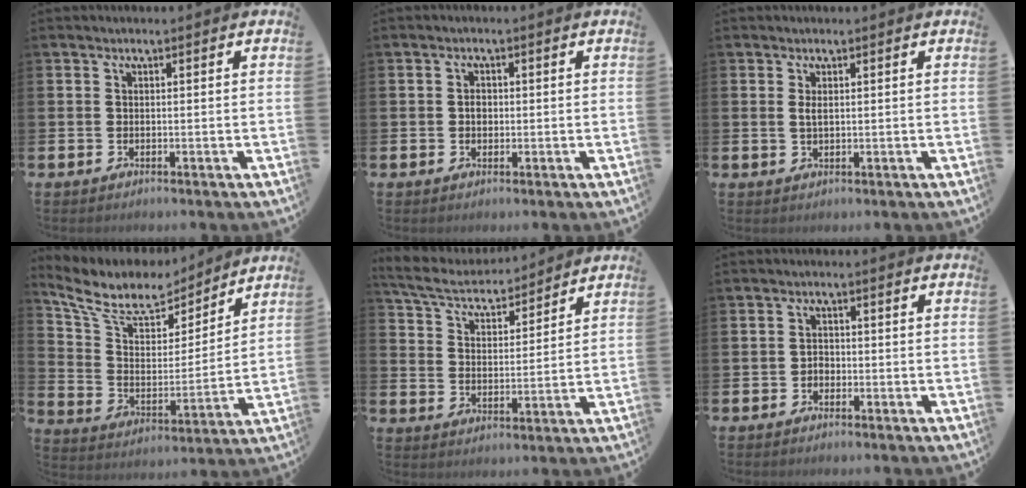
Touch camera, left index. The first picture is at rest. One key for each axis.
{"total": 1.4, "fx": 0.0, "fy": 1.2, "fz": 0.8, "tx": 0.007, "ty": -0.001, "tz": -0.006}
{"total": 1.2, "fx": 0.5, "fy": 0.5, "fz": 0.9, "tx": -0.005, "ty": -0.003, "tz": 0.004}
{"total": 9.9, "fx": 8.4, "fy": 4.1, "fz": 3.2, "tx": -0.103, "ty": -0.057, "tz": 0.147}
{"total": 6.0, "fx": 5.6, "fy": 1.2, "fz": 1.5, "tx": -0.052, "ty": -0.036, "tz": 0.097}
{"total": 1.3, "fx": -0.6, "fy": 1.1, "fz": 0.4, "tx": -0.003, "ty": 0.000, "tz": -0.014}